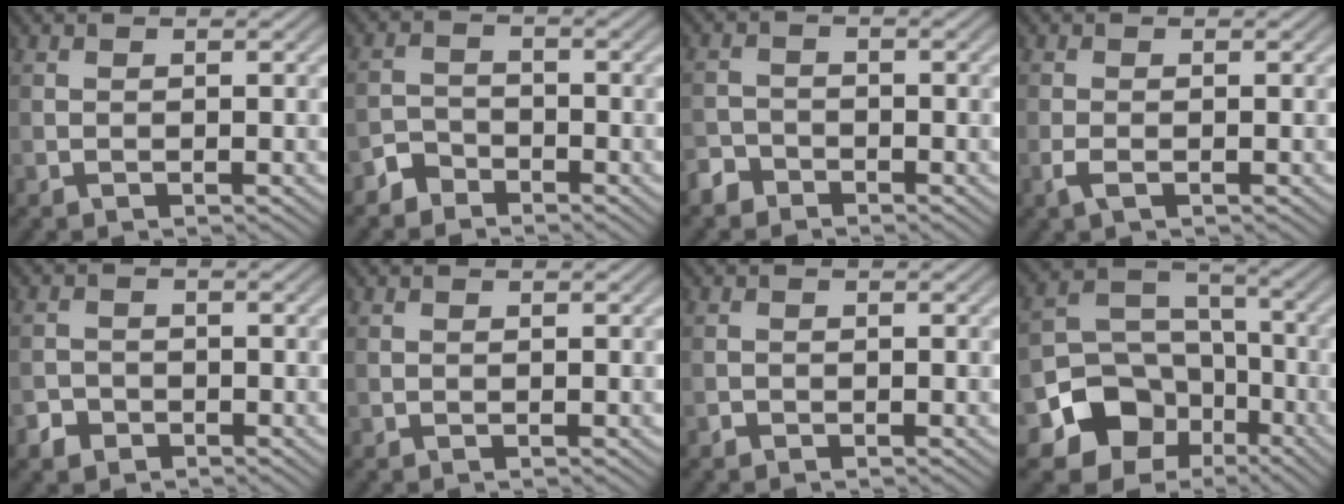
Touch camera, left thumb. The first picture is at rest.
{"total": 2.7, "force": [-2.2, 1.4, 0.5], "torque": [-0.007, 0.006, -0.054]}
{"total": 2.4, "force": [-2.0, 1.3, 0.4], "torque": [-0.007, 0.001, -0.049]}
{"total": 1.6, "force": [-0.7, 0.5, 1.3], "torque": [-0.032, 0.000, -0.017]}
{"total": 2.1, "force": [-1.4, 1.4, 0.6], "torque": [-0.009, 0.000, -0.032]}
{"total": 0.0}
{"total": 0.6, "force": [-0.5, 0.3, 0.1], "torque": [0.000, -0.002, -0.009]}
{"total": 10.7, "force": [-5.0, 8.4, 4.5], "torque": [-0.104, -0.026, -0.099]}